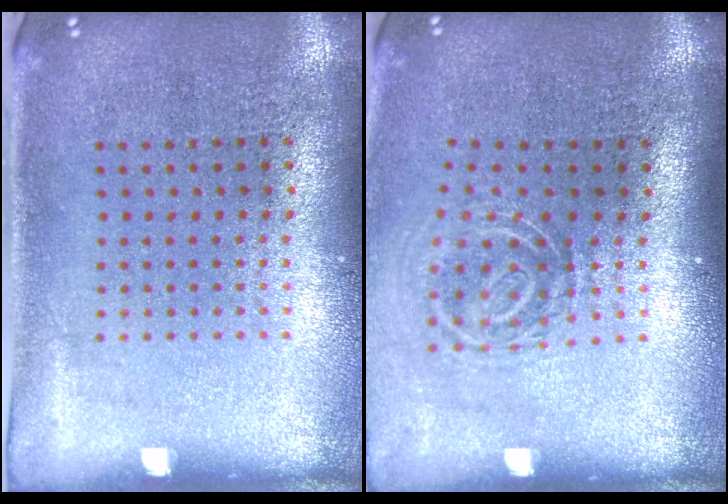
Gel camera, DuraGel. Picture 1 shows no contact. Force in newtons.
{"total": 1.8, "press": 1.2, "slide": 1.4}